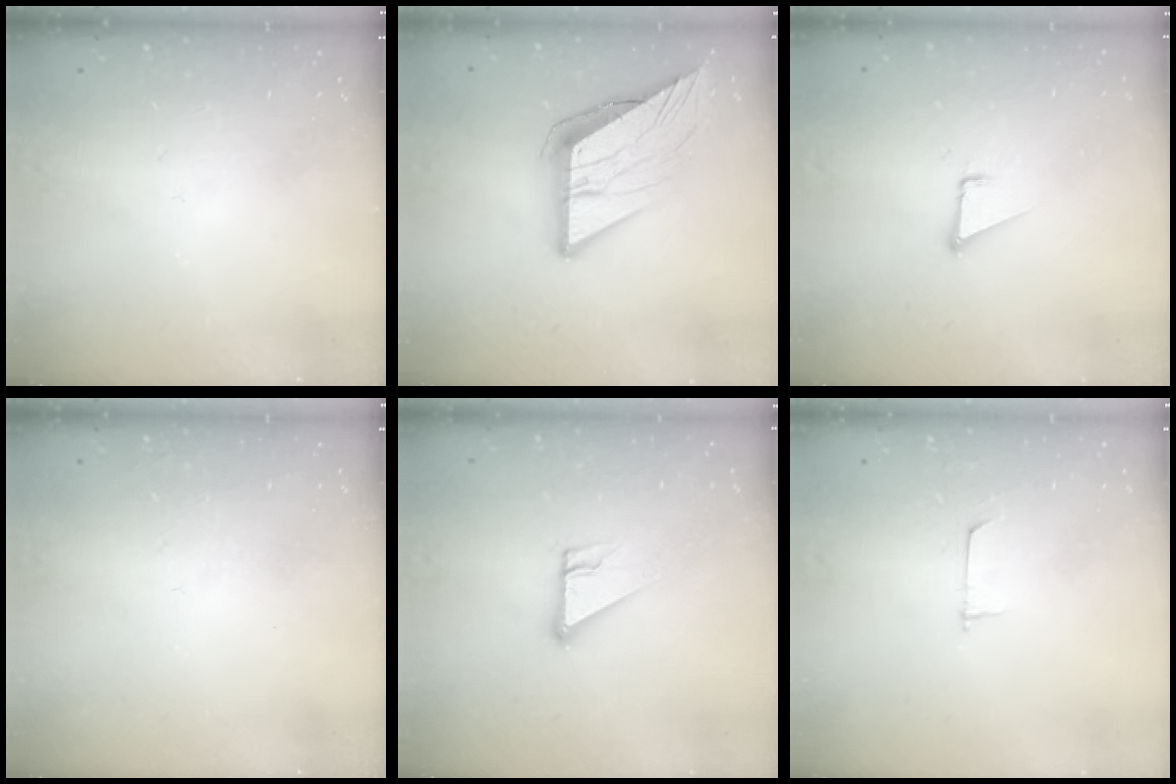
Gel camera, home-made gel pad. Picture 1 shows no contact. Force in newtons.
{"total": 12.2, "press": 12.1, "slide": 1.4}
{"total": 1.7, "press": 1.7, "slide": 0.1}
{"total": 1.6, "press": 1.6, "slide": 0.1}
{"total": 5.1, "press": 5.0, "slide": 0.4}
{"total": 4.6, "press": 4.6, "slide": 0.4}